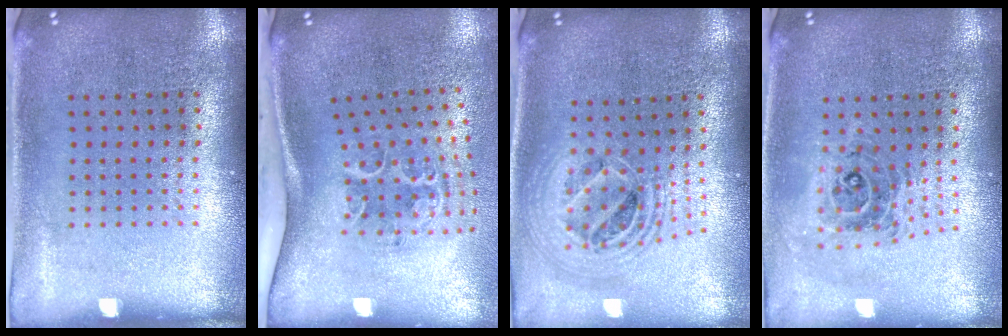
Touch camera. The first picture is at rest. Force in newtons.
{"total": 2.0, "press": 1.4, "slide": 1.4}
{"total": 2.2, "press": 1.7, "slide": 1.4}
{"total": 0.9, "press": 0.9, "slide": 0.1}